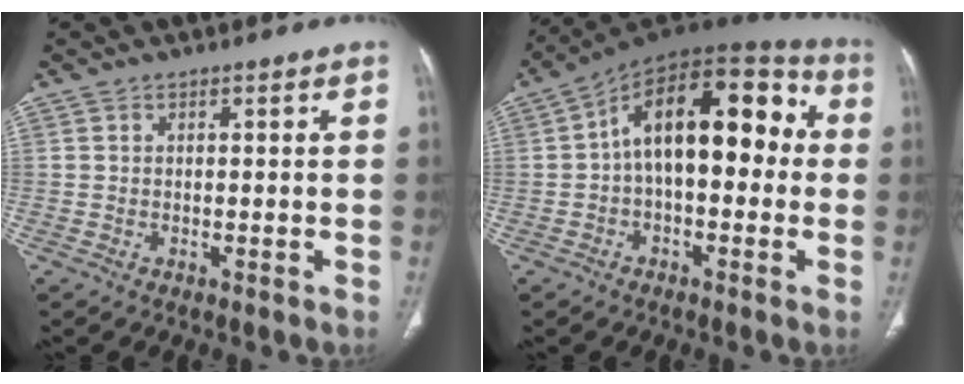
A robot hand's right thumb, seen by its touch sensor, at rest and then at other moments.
{"total": 18.3, "force": [1.4, 9.8, 15.4], "torque": [-0.201, 0.053, 0.009]}